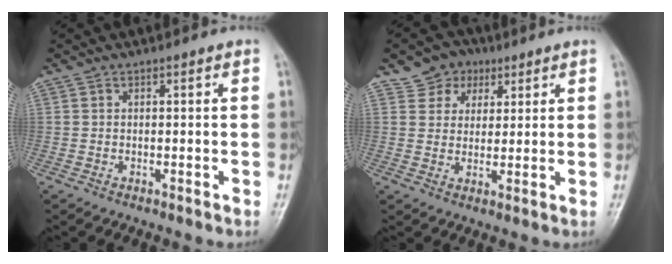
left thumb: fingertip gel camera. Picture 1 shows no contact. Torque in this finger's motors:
{"motor_torque": [0.04, 0.11, -0.14, -0.12, -0.01]}